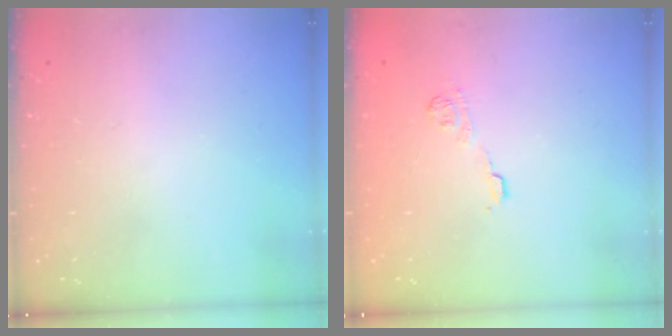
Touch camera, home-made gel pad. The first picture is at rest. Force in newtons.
{"total": 8.7, "press": 8.6, "slide": 1.3}